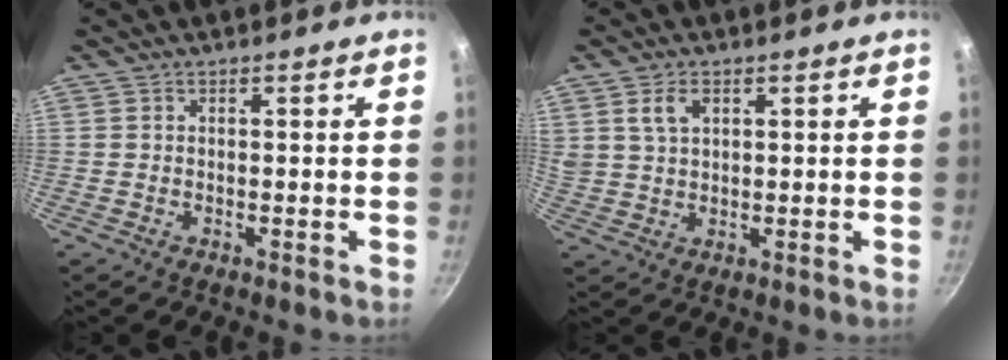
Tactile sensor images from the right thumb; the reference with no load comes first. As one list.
[{"total": 4.7, "force": [2.1, 2.9, 3.1], "torque": [-0.046, -0.001, 0.045]}]